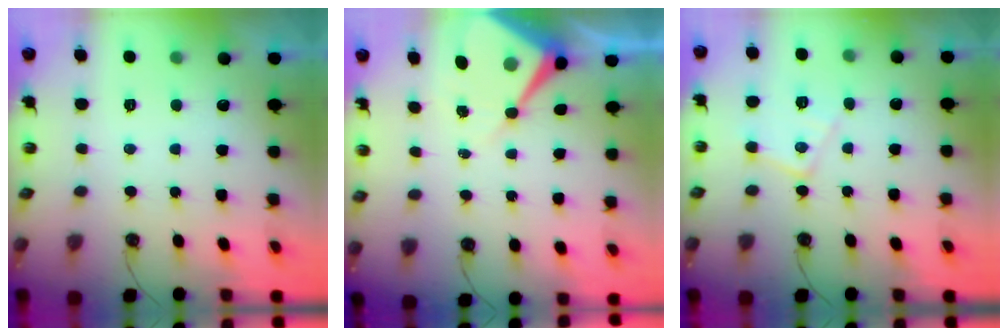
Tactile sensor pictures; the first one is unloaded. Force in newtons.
{"total": 8.4, "press": 8.3, "slide": 0.7}
{"total": 10.6, "press": 10.6, "slide": 0.7}